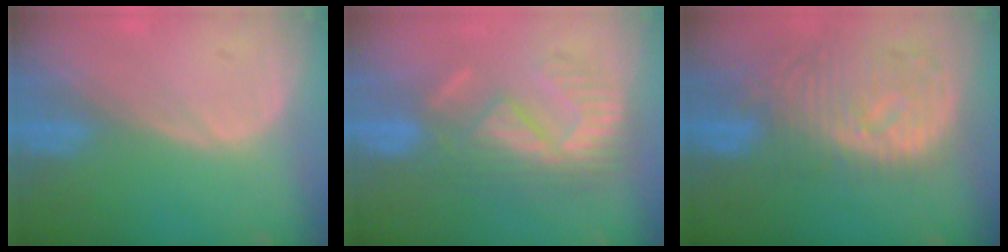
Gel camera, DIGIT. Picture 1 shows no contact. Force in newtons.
{"total": 9.5, "press": 8.1, "slide": 5.0}
{"total": 11.0, "press": 9.7, "slide": 5.3}